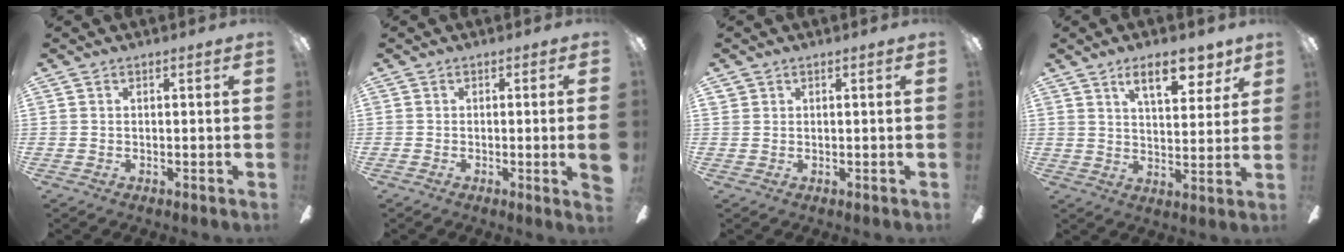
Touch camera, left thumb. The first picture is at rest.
{"total": 3.9, "force": [-0.2, -0.1, 3.9], "torque": [-0.063, -0.009, -0.002]}
{"total": 0.6, "force": [0.5, 0.3, 0.1], "torque": [-0.005, 0.001, 0.010]}
{"total": 10.7, "force": [6.7, 4.6, 7.1], "torque": [-0.089, -0.026, 0.109]}